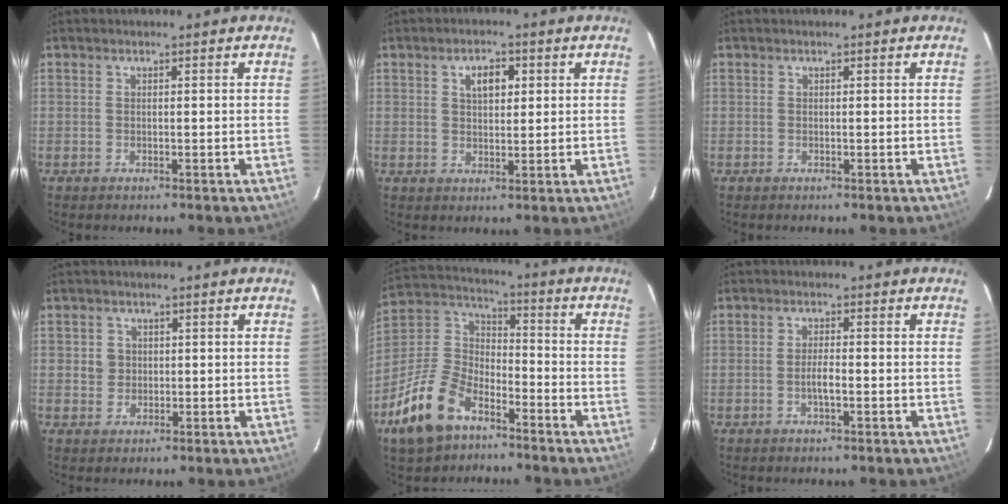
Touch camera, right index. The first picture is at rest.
{"total": 4.4, "force": [1.6, 2.5, 3.3], "torque": [-0.054, 0.011, 0.029]}
{"total": 0.0}
{"total": 2.6, "force": [0.2, 2.6, 0.4], "torque": [0.000, 0.008, 0.002]}
{"total": 16.4, "force": [-10.1, 9.0, 9.4], "torque": [-0.214, 0.010, -0.187]}
{"total": 2.7, "force": [-0.9, 0.5, 2.5], "torque": [-0.047, 0.001, -0.017]}